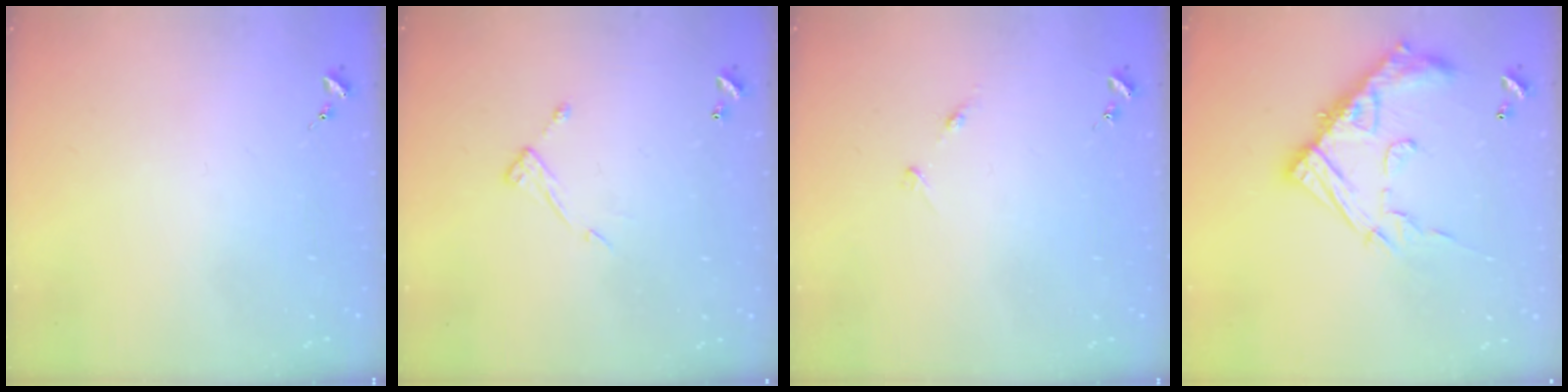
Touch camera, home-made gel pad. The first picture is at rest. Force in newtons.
{"total": 7.0, "press": 7.0, "slide": 0.4}
{"total": 5.1, "press": 5.1, "slide": 0.6}
{"total": 18.0, "press": 18.0, "slide": 1.4}